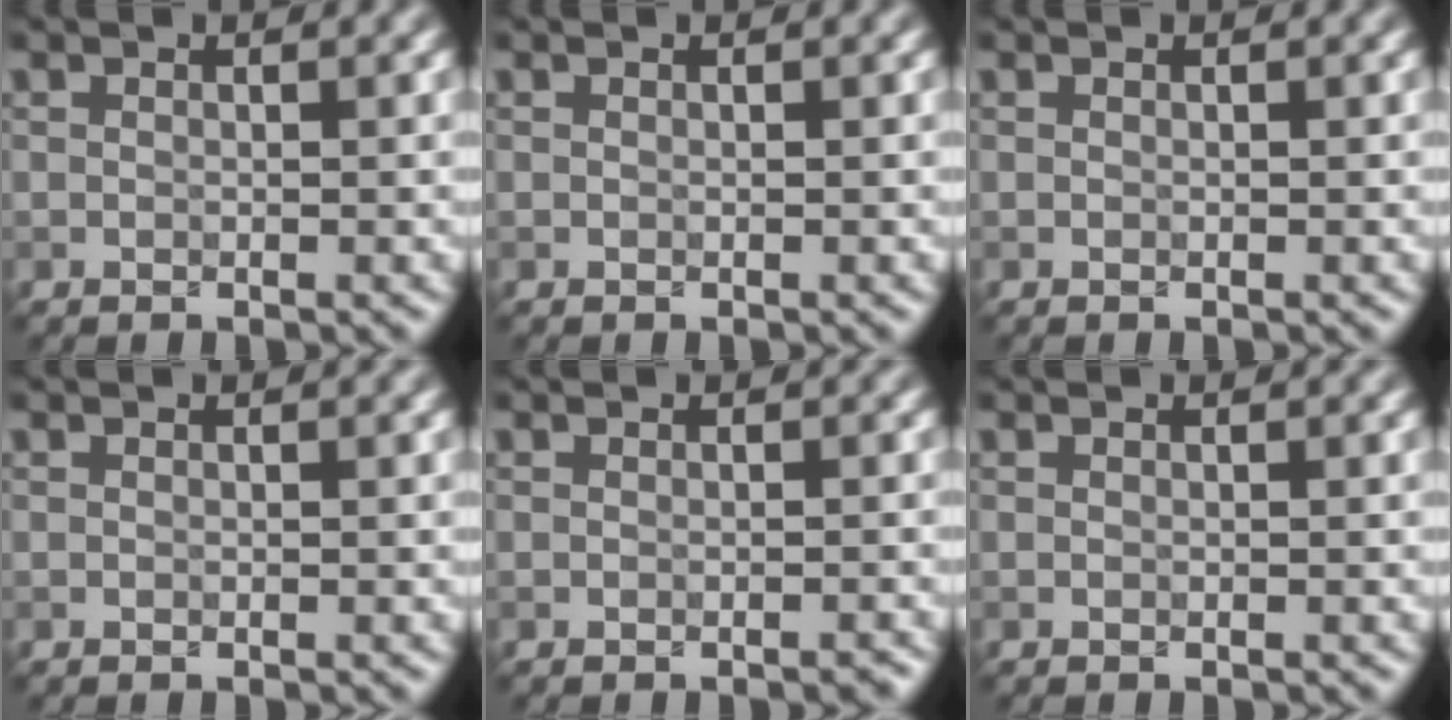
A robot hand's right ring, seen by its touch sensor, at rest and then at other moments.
{"total": 0.0}
{"total": 0.0}
{"total": 0.0}
{"total": 0.6, "force": [-0.5, 0.1, 0.3], "torque": [-0.002, 0.001, -0.007]}
{"total": 0.0}